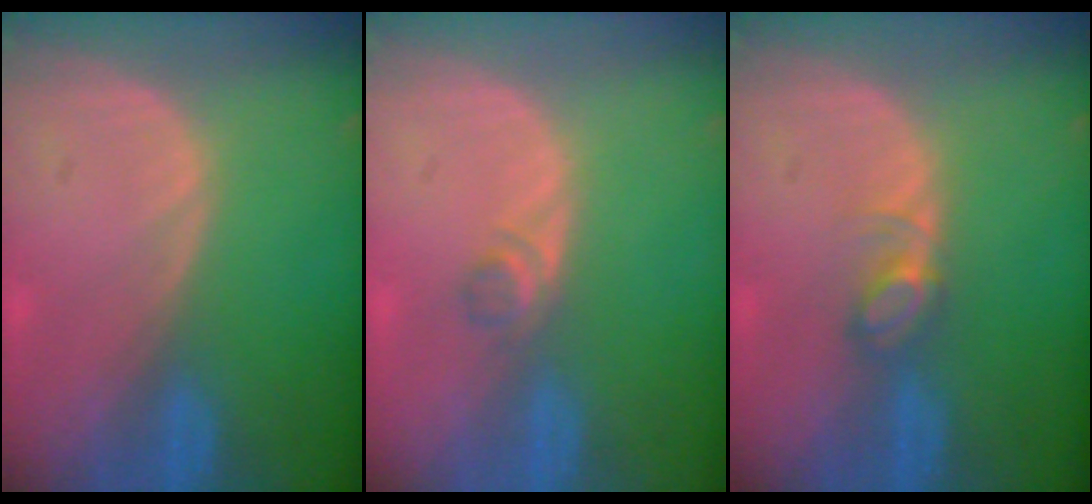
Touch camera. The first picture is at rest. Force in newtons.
{"total": 1.8, "press": 1.5, "slide": 0.9}
{"total": 2.8, "press": 2.8, "slide": 0.4}